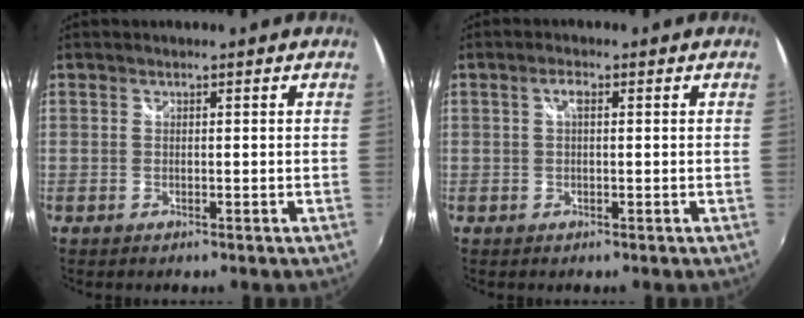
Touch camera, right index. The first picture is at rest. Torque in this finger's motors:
{"motor_torque": [0.36, 0.01, 0.12, 0.05]}